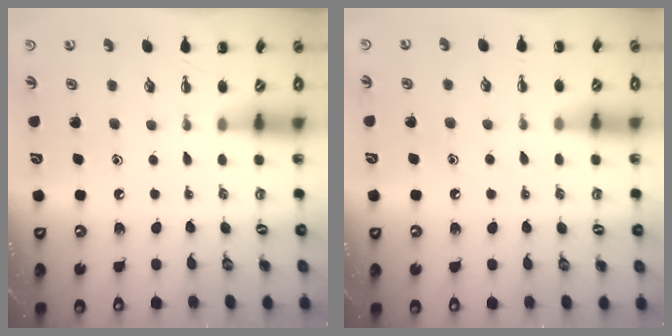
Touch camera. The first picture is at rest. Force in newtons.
{"total": 6.7, "press": 6.4, "slide": 2.1}